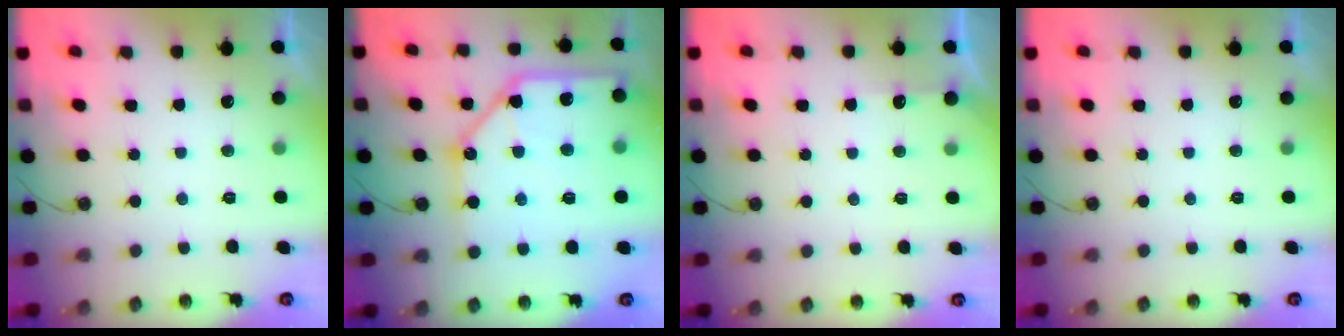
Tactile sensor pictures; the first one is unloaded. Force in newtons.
{"total": 17.3, "press": 17.1, "slide": 2.2}
{"total": 3.5, "press": 3.5, "slide": 0.5}
{"total": 0.0}